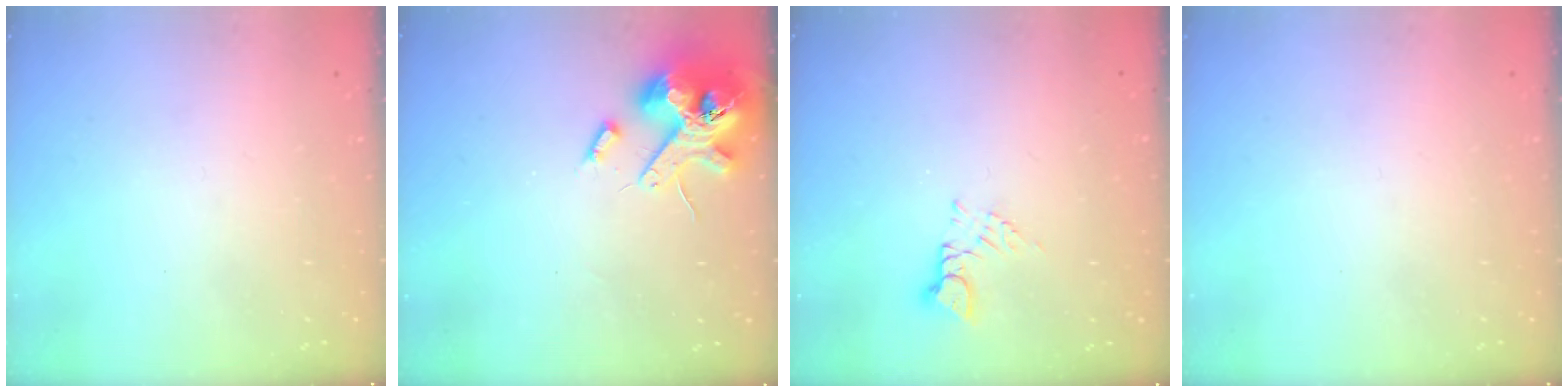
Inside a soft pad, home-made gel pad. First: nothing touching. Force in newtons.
{"total": 13.7, "press": 13.5, "slide": 2.1}
{"total": 2.8, "press": 2.8, "slide": 0.5}
{"total": 0.0}